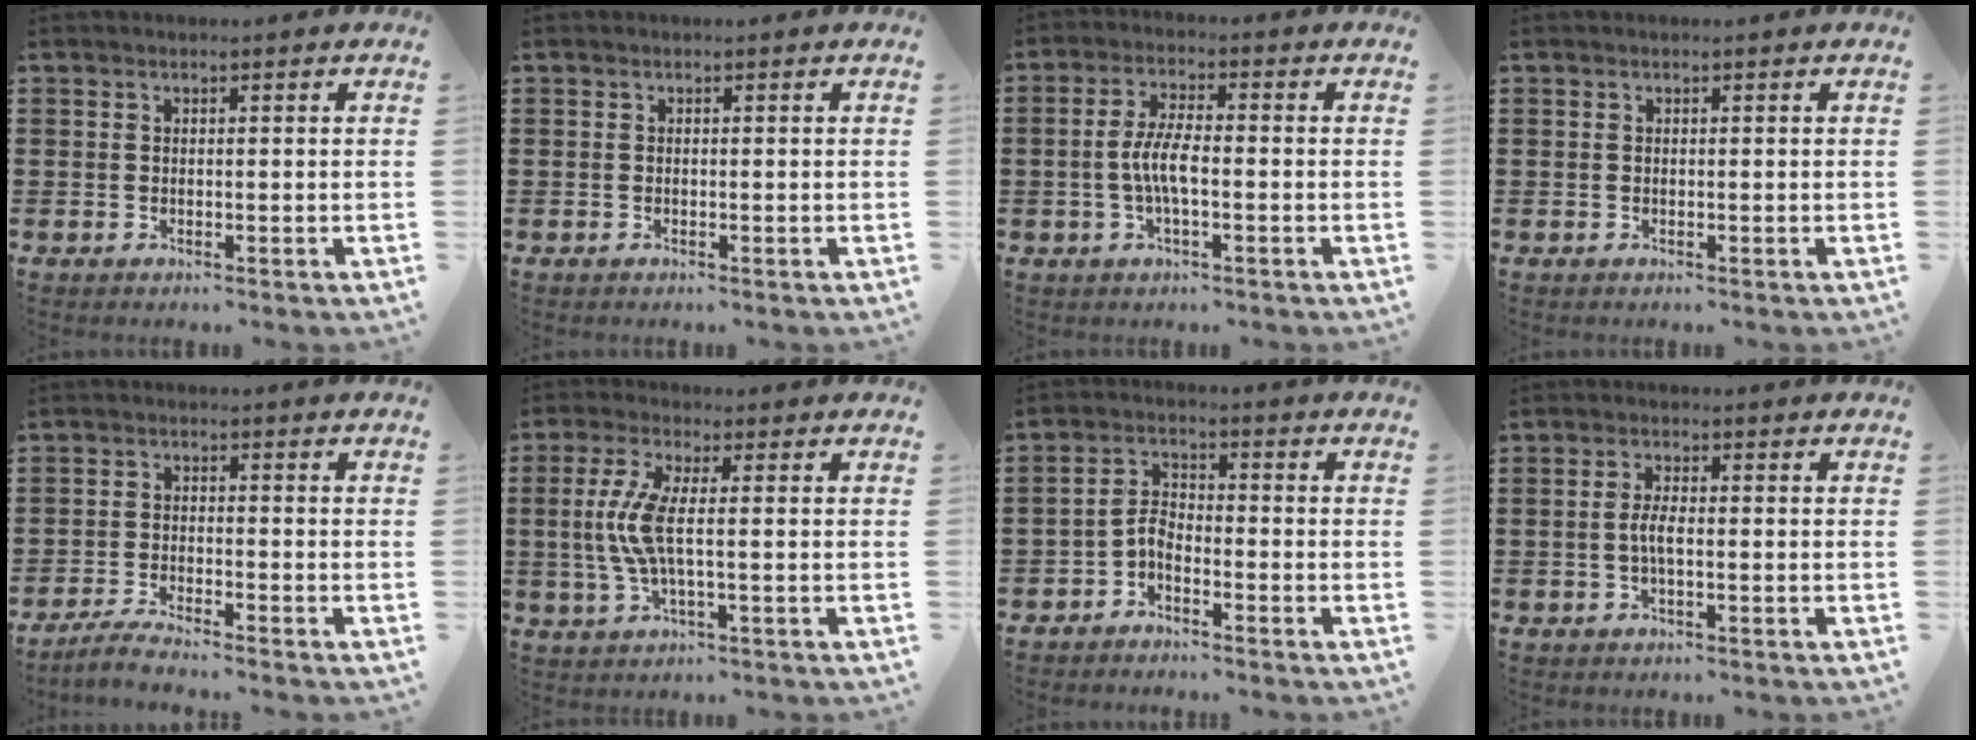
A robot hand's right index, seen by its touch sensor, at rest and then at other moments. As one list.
[{"total": 0.0}, {"total": 5.2, "force": [-1.0, 1.4, 4.8], "torque": [-0.106, -0.001, -0.027]}, {"total": 0.0}, {"total": 3.0, "force": [-2.9, -0.1, 1.0], "torque": [-0.026, 0.001, -0.059]}, {"total": 6.6, "force": [-0.2, 1.4, 6.4], "torque": [-0.153, -0.013, -0.016]}, {"total": 3.4, "force": [-2.4, 1.4, 1.9], "torque": [-0.052, 0.003, -0.053]}, {"total": 2.9, "force": [-0.5, 0.7, 2.7], "torque": [-0.064, -0.005, -0.015]}]